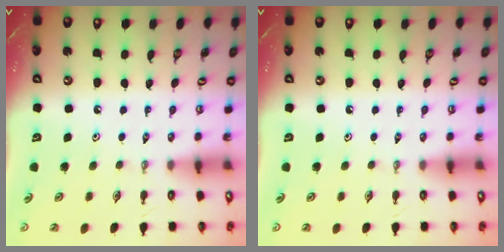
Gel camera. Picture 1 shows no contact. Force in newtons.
{"total": 0.0}